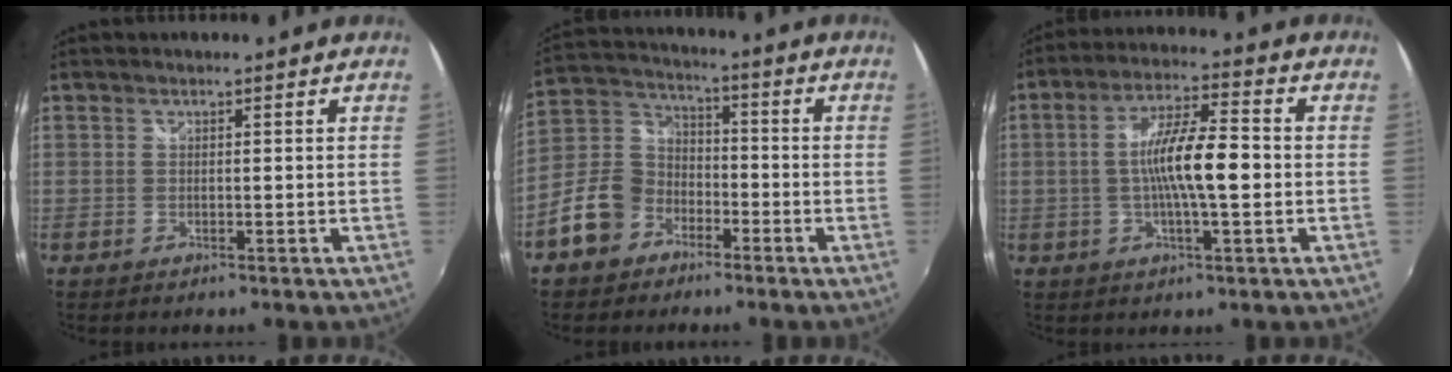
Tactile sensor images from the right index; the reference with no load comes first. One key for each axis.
{"total": 11.0, "fx": -6.2, "fy": 8.1, "fz": 4.2, "tx": -0.111, "ty": 0.032, "tz": -0.114}
{"total": 10.4, "fx": -1.1, "fy": 1.7, "fz": 10.2, "tx": -0.188, "ty": 0.005, "tz": -0.021}